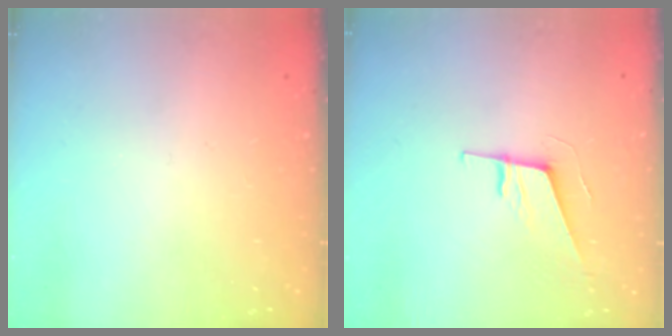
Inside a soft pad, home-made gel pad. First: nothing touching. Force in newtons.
{"total": 7.7, "press": 7.4, "slide": 2.3}